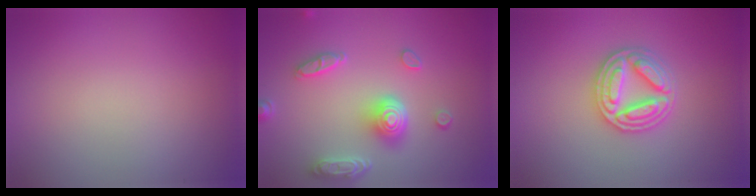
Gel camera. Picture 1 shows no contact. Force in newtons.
{"total": 5.0, "press": 4.0, "slide": 3.0}
{"total": 4.7, "press": 4.6, "slide": 0.8}